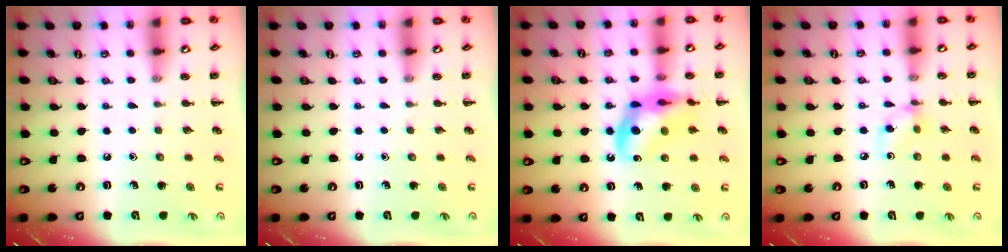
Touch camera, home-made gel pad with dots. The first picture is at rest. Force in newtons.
{"total": 0.0}
{"total": 13.8, "press": 13.3, "slide": 3.6}
{"total": 4.7, "press": 4.6, "slide": 0.5}